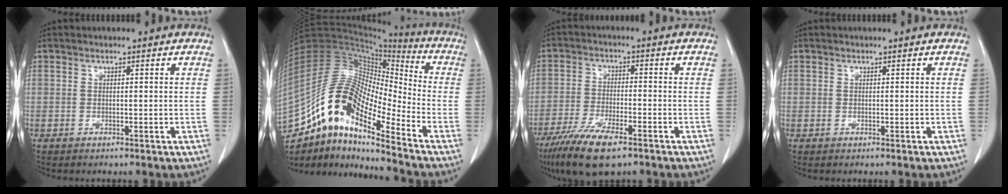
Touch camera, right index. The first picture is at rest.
{"total": 20.0, "force": [-13.0, 5.2, 14.2], "torque": [-0.286, 0.022, -0.232]}
{"total": 10.6, "force": [-7.1, 2.6, 7.5], "torque": [-0.140, -0.022, -0.121]}
{"total": 0.0}